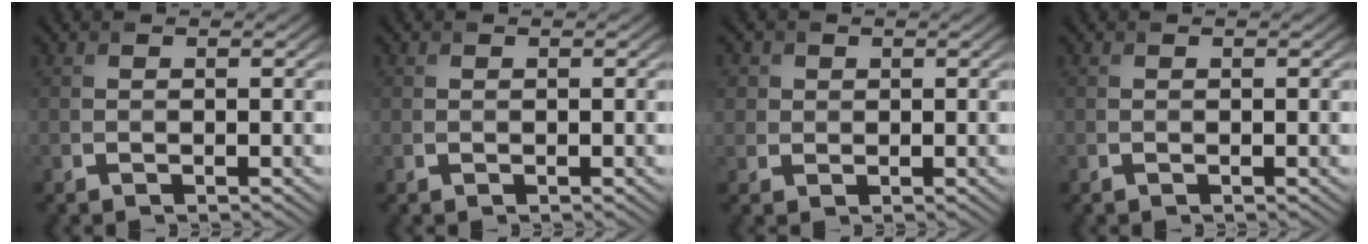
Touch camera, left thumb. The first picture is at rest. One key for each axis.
{"total": 0.0}
{"total": 2.3, "fx": 0.9, "fy": 2.1, "fz": 0.5, "tx": -0.023, "ty": -0.002, "tz": 0.023}
{"total": 0.0}